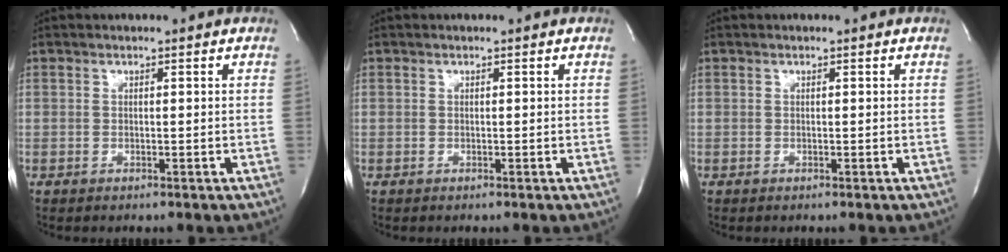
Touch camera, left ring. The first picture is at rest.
{"total": 0.0}
{"total": 0.0}